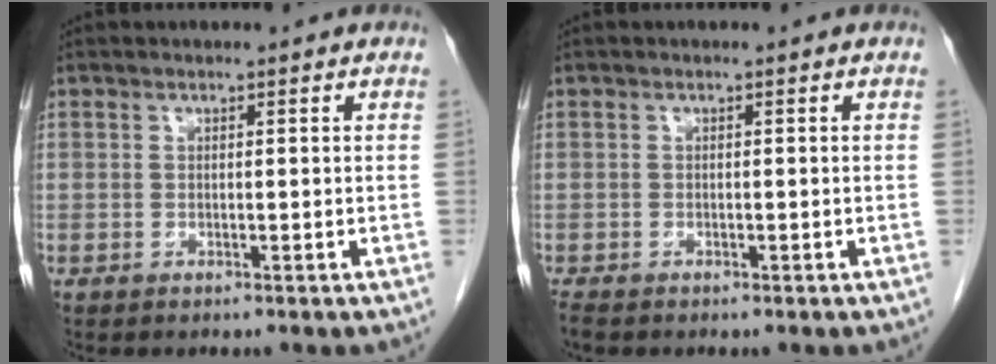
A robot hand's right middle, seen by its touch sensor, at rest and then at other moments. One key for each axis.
{"total": 1.1, "fx": -0.9, "fy": 0.4, "fz": 0.6, "tx": -0.021, "ty": -0.006, "tz": -0.014}